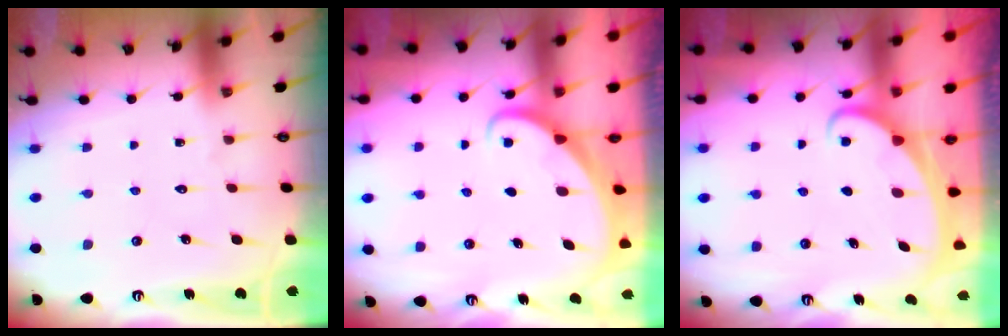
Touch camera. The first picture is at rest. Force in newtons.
{"total": 1.8, "press": 1.8, "slide": 0.2}
{"total": 2.5, "press": 2.5, "slide": 0.4}